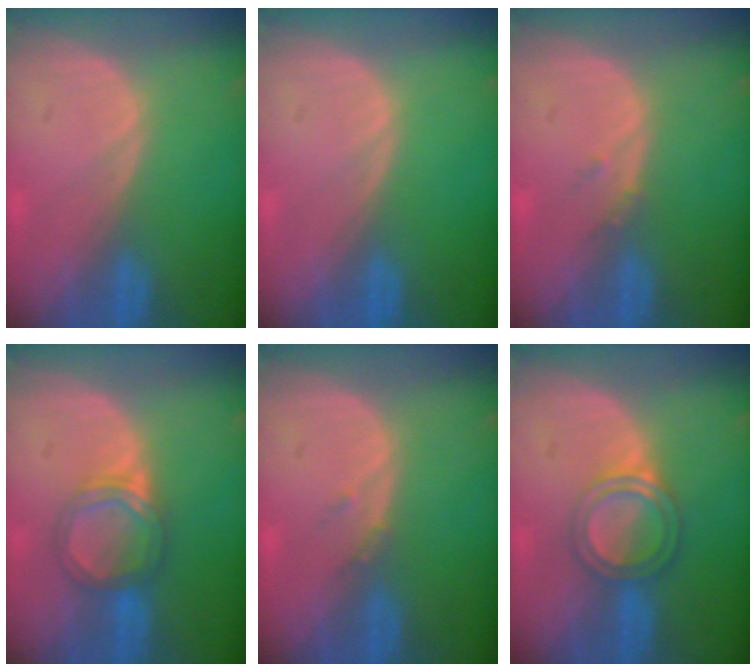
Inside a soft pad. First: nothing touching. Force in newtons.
{"total": 0.0}
{"total": 1.2, "press": 1.0, "slide": 0.6}
{"total": 5.3, "press": 4.8, "slide": 2.2}
{"total": 1.2, "press": 1.0, "slide": 0.6}
{"total": 5.2, "press": 4.7, "slide": 2.2}